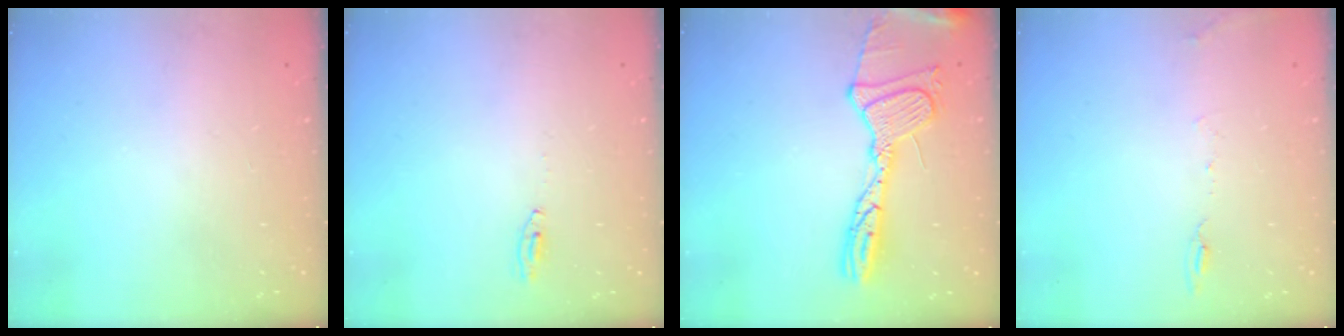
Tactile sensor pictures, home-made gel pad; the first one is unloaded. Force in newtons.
{"total": 2.2, "press": 2.2, "slide": 0.2}
{"total": 19.3, "press": 19.2, "slide": 1.8}
{"total": 7.5, "press": 7.4, "slide": 0.8}